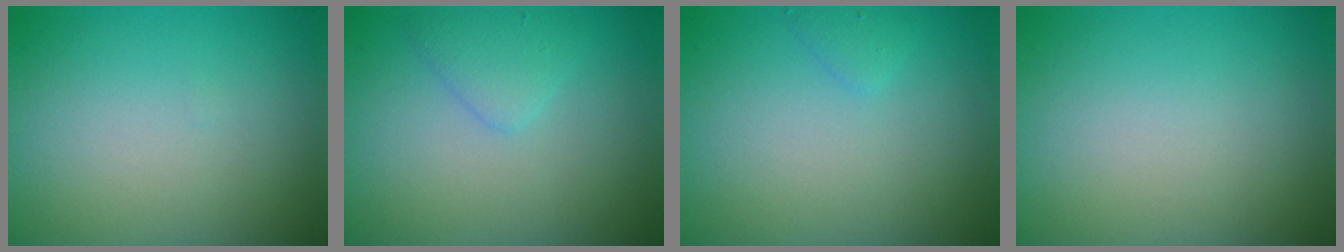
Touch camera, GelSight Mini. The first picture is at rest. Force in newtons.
{"total": 1.9, "press": 1.9, "slide": 0.0}
{"total": 0.9, "press": 0.9, "slide": 0.0}
{"total": 0.0}